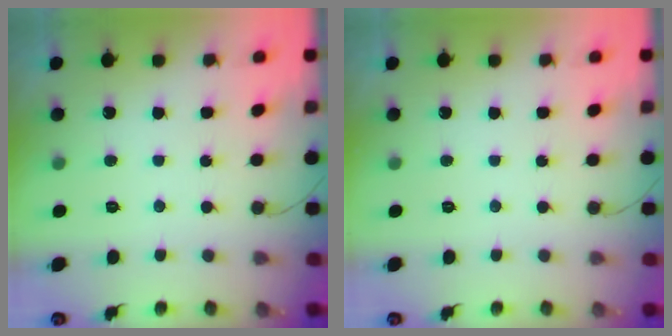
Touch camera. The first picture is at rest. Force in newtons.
{"total": 0.0}